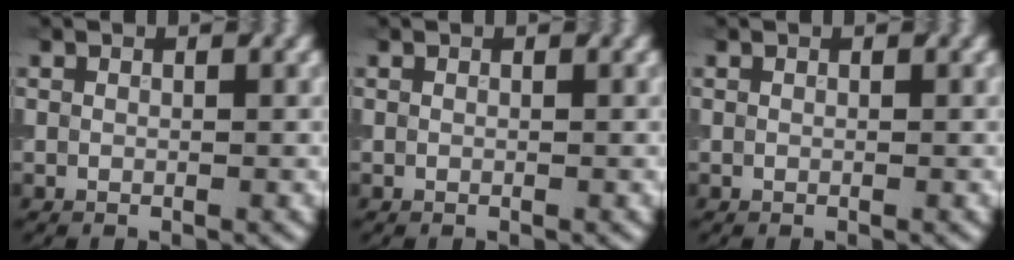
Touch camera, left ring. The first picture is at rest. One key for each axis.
{"total": 0.0}
{"total": 0.0}